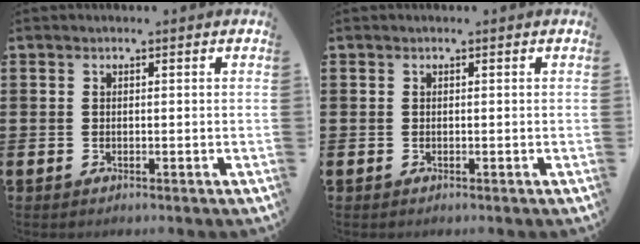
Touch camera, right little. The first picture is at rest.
{"total": 0.0}